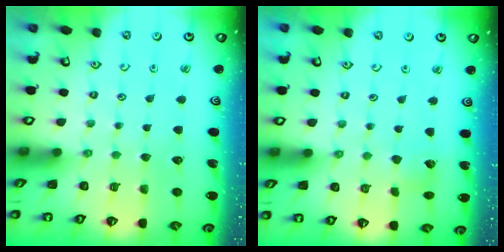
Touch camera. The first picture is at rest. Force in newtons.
{"total": 4.2, "press": 4.2, "slide": 0.2}